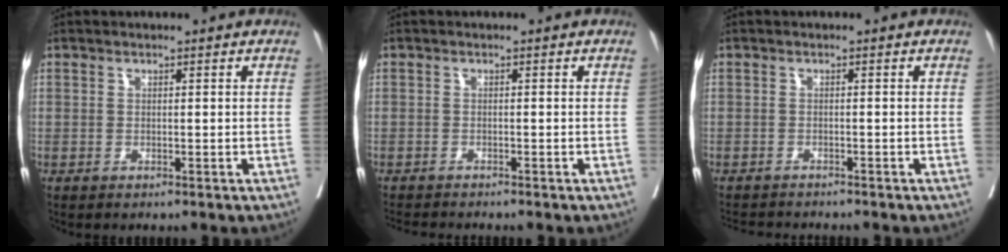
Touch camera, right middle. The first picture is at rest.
{"total": 3.1, "force": [-3.0, -0.4, 0.7], "torque": [-0.005, -0.013, -0.051]}
{"total": 4.6, "force": [-4.5, 0.2, 1.1], "torque": [-0.009, -0.010, -0.071]}